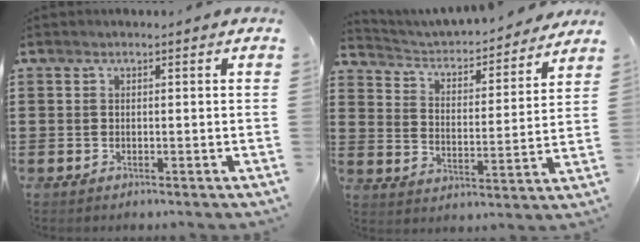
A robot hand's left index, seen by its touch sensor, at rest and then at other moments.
{"total": 3.2, "force": [3.0, 0.8, 0.8], "torque": [-0.035, -0.026, 0.042]}